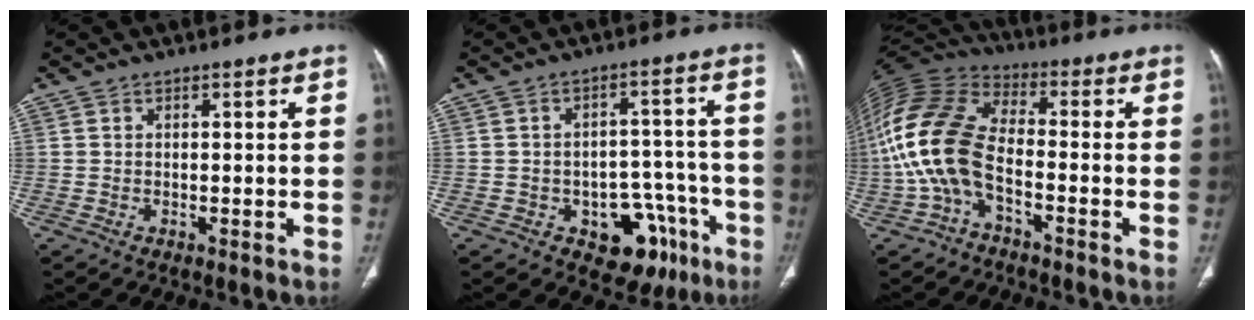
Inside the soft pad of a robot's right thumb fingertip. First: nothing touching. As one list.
[{"total": 12.2, "force": [-6.1, 7.7, 7.3], "torque": [-0.051, 0.049, -0.072]}, {"total": 15.8, "force": [-3.9, 8.5, 12.7], "torque": [-0.277, 0.050, -0.083]}]